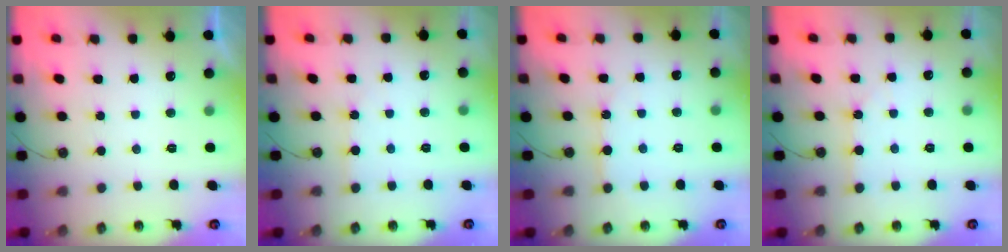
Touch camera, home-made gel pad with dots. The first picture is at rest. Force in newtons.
{"total": 2.3, "press": 2.3, "slide": 0.3}
{"total": 5.7, "press": 5.7, "slide": 0.4}
{"total": 1.7, "press": 1.7, "slide": 0.1}